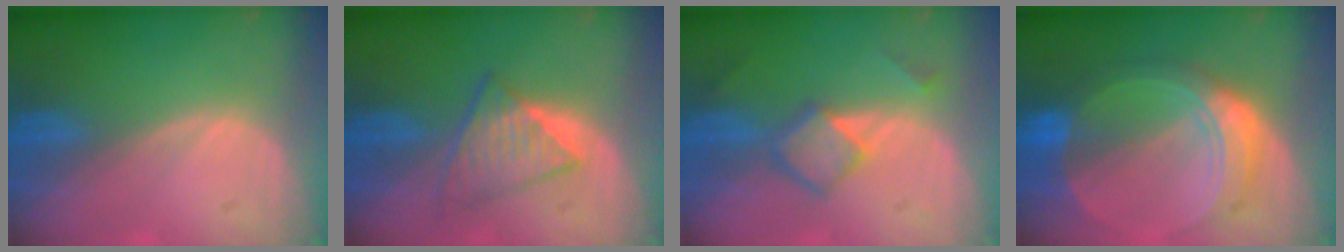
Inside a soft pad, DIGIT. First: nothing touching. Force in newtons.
{"total": 6.0, "press": 5.8, "slide": 1.6}
{"total": 5.7, "press": 4.9, "slide": 3.0}
{"total": 8.8, "press": 8.8, "slide": 0.6}